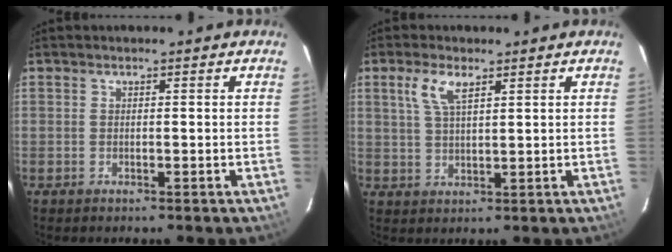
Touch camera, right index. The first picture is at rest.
{"total": 4.9, "force": [2.6, 1.7, 3.8], "torque": [-0.079, 0.007, 0.053]}